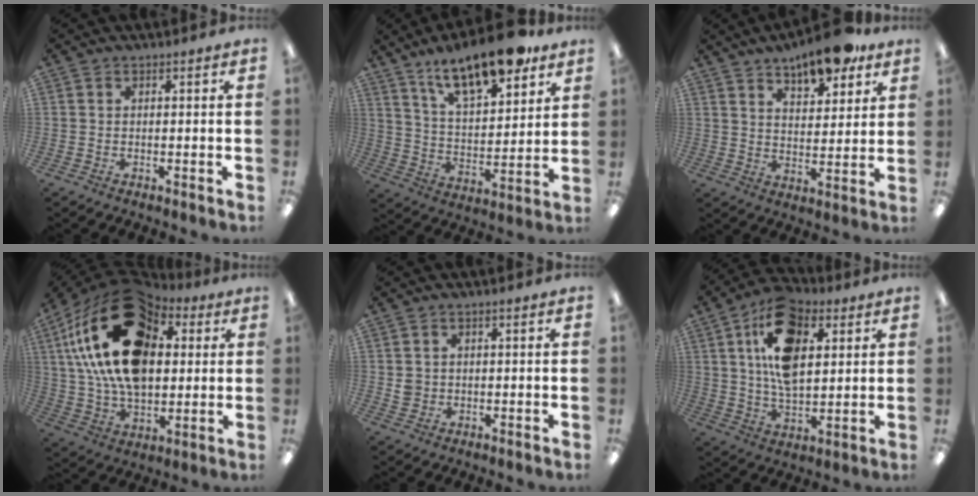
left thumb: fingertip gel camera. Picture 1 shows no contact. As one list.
[{"total": 17.2, "force": [12.6, 6.0, 10.0], "torque": [-0.158, -0.068, 0.213]}, {"total": 11.5, "force": [8.9, 3.9, 6.2], "torque": [-0.078, -0.050, 0.151]}, {"total": 27.5, "force": [9.0, 17.4, 19.3], "torque": [-0.371, -0.023, 0.156]}, {"total": 2.4, "force": [0.2, 2.2, 0.9], "torque": [-0.010, 0.001, 0.002]}, {"total": 16.9, "force": [6.7, 9.9, 11.9], "torque": [-0.202, -0.006, 0.119]}]